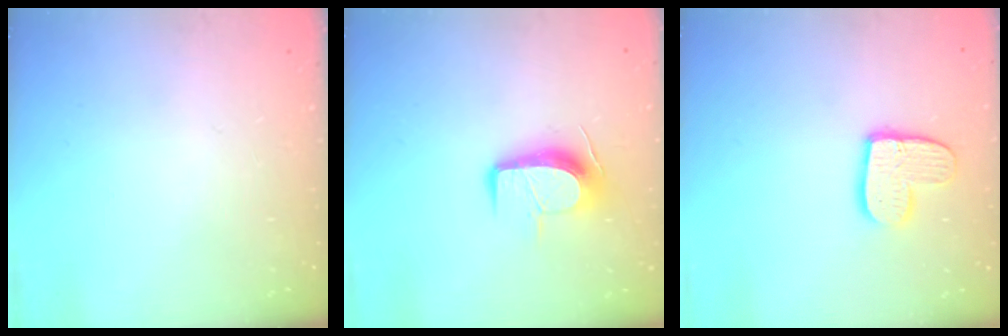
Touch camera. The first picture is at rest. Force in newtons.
{"total": 10.5, "press": 10.5, "slide": 0.9}
{"total": 11.5, "press": 11.4, "slide": 0.9}